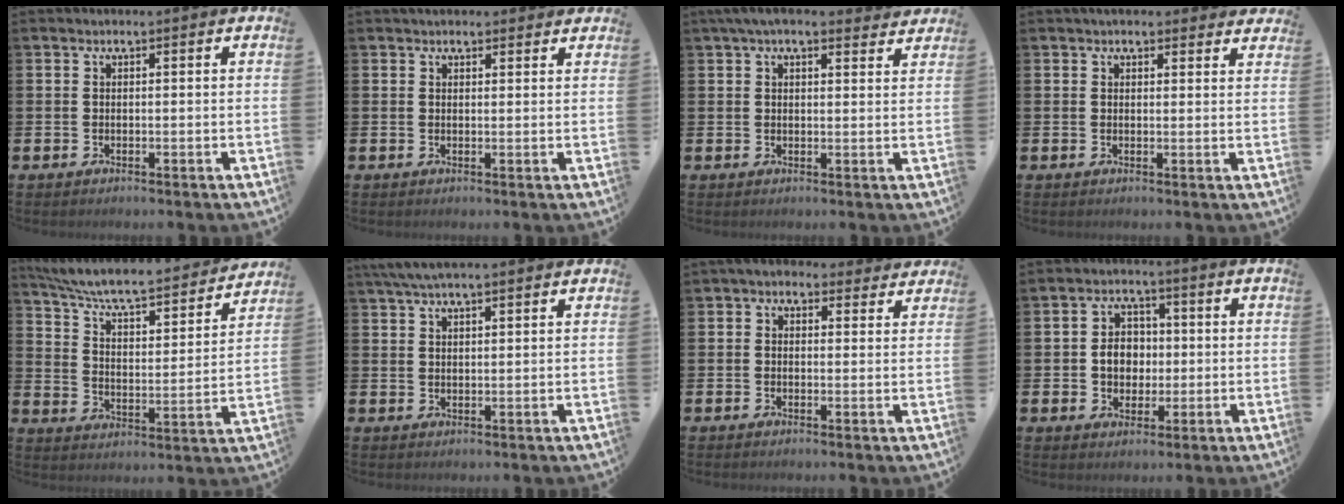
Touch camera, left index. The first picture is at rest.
{"total": 1.9, "force": [1.8, 0.6, 0.2], "torque": [0.007, -0.005, 0.031]}
{"total": 4.6, "force": [3.8, 1.4, 2.1], "torque": [-0.035, -0.010, 0.068]}
{"total": 2.6, "force": [2.5, 0.8, 0.1], "torque": [0.006, -0.011, 0.044]}
{"total": 7.4, "force": [6.7, 1.1, 3.0], "torque": [-0.089, -0.056, 0.109]}
{"total": 4.6, "force": [3.8, 0.8, 2.3], "torque": [-0.048, -0.005, 0.069]}
{"total": 2.9, "force": [2.4, 1.5, 0.6], "torque": [-0.008, -0.011, 0.039]}
{"total": 4.7, "force": [-0.1, 4.0, 2.6], "torque": [-0.036, 0.004, -0.012]}